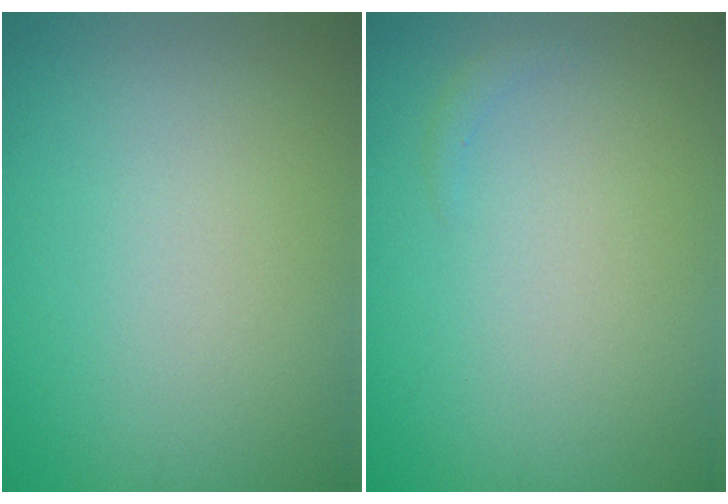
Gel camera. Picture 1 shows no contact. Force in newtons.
{"total": 0.5, "press": 0.5, "slide": 0.1}